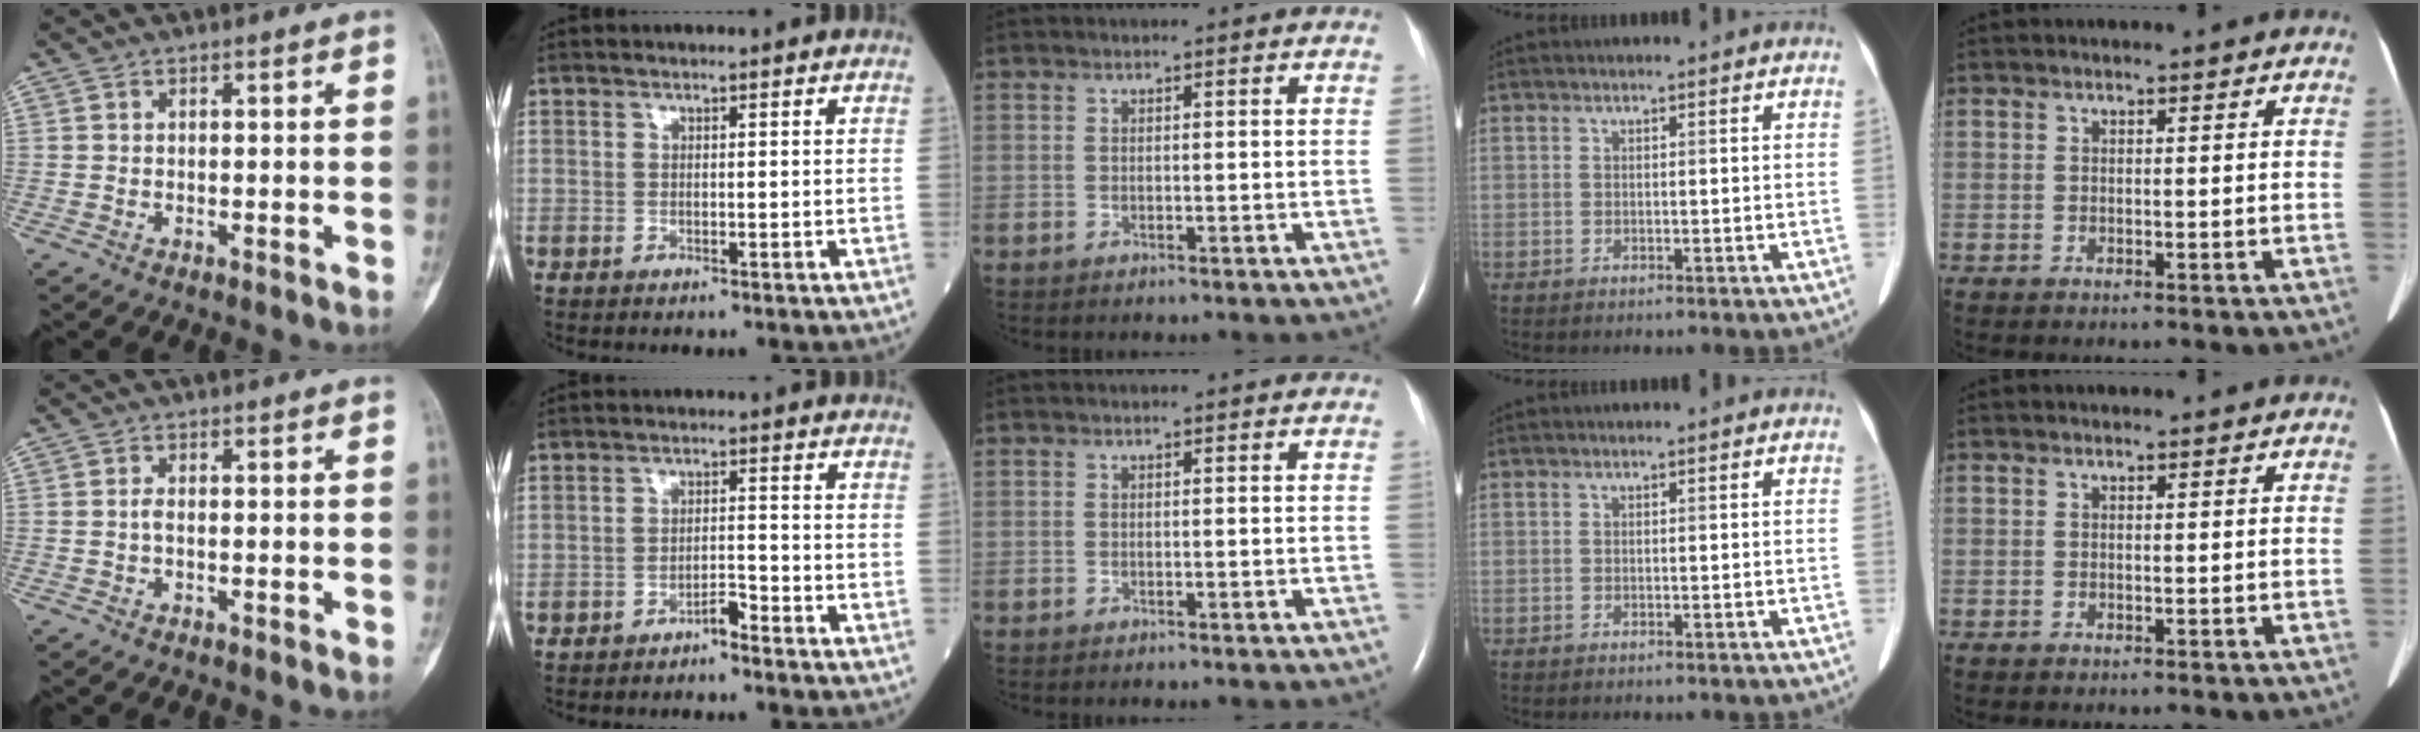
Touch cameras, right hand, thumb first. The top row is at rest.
{"thumb": {"total": 0.8, "force": [-0.1, 0.3, 0.7], "torque": [-0.011, 0.001, -0.004]}, "index": {"total": 2.1, "force": [-1.9, 0.4, 0.9], "torque": [-0.009, 0.003, -0.033]}}